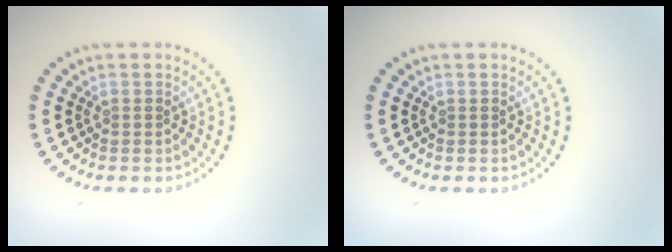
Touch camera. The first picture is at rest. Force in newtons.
{"total": 0.0}